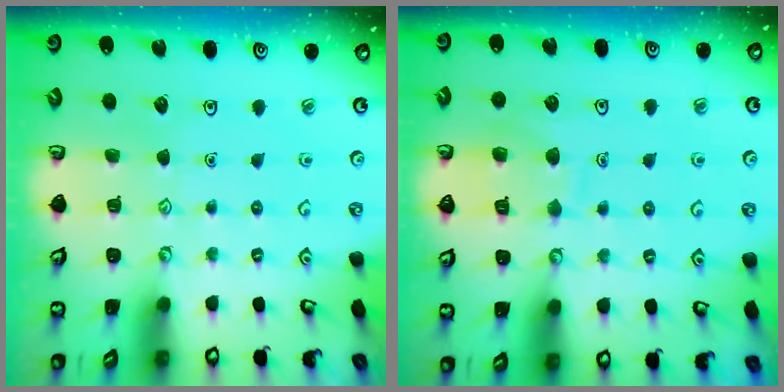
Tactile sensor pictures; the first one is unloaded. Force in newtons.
{"total": 8.3, "press": 8.2, "slide": 0.8}